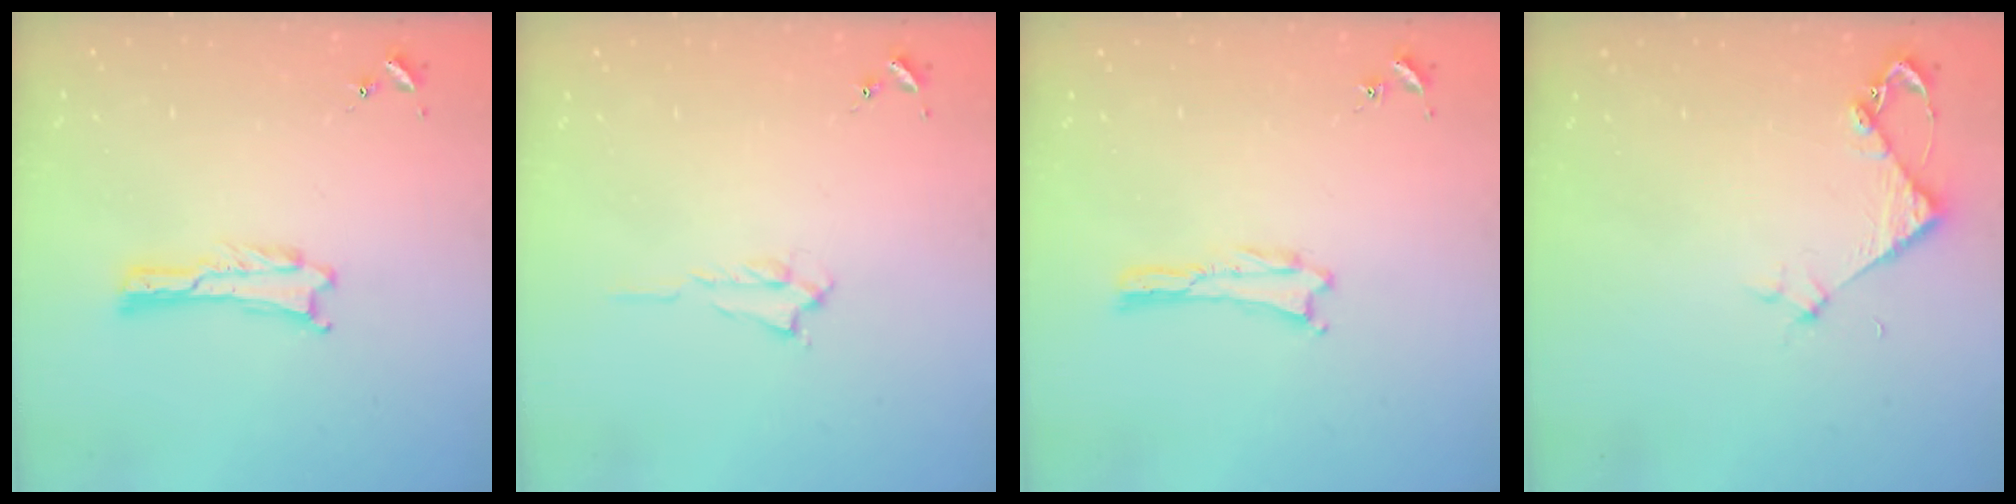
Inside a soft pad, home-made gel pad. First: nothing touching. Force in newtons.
{"total": 0.7, "press": 0.6, "slide": 0.2}
{"total": 0.0}
{"total": 3.2, "press": 3.2, "slide": 0.2}